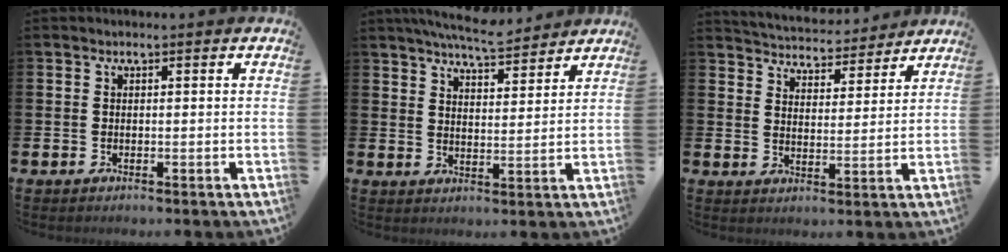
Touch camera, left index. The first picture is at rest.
{"total": 6.6, "force": [6.5, 0.7, 1.3], "torque": [-0.028, -0.035, 0.114]}
{"total": 5.0, "force": [4.9, 0.9, -0.2], "torque": [-0.010, -0.041, 0.084]}